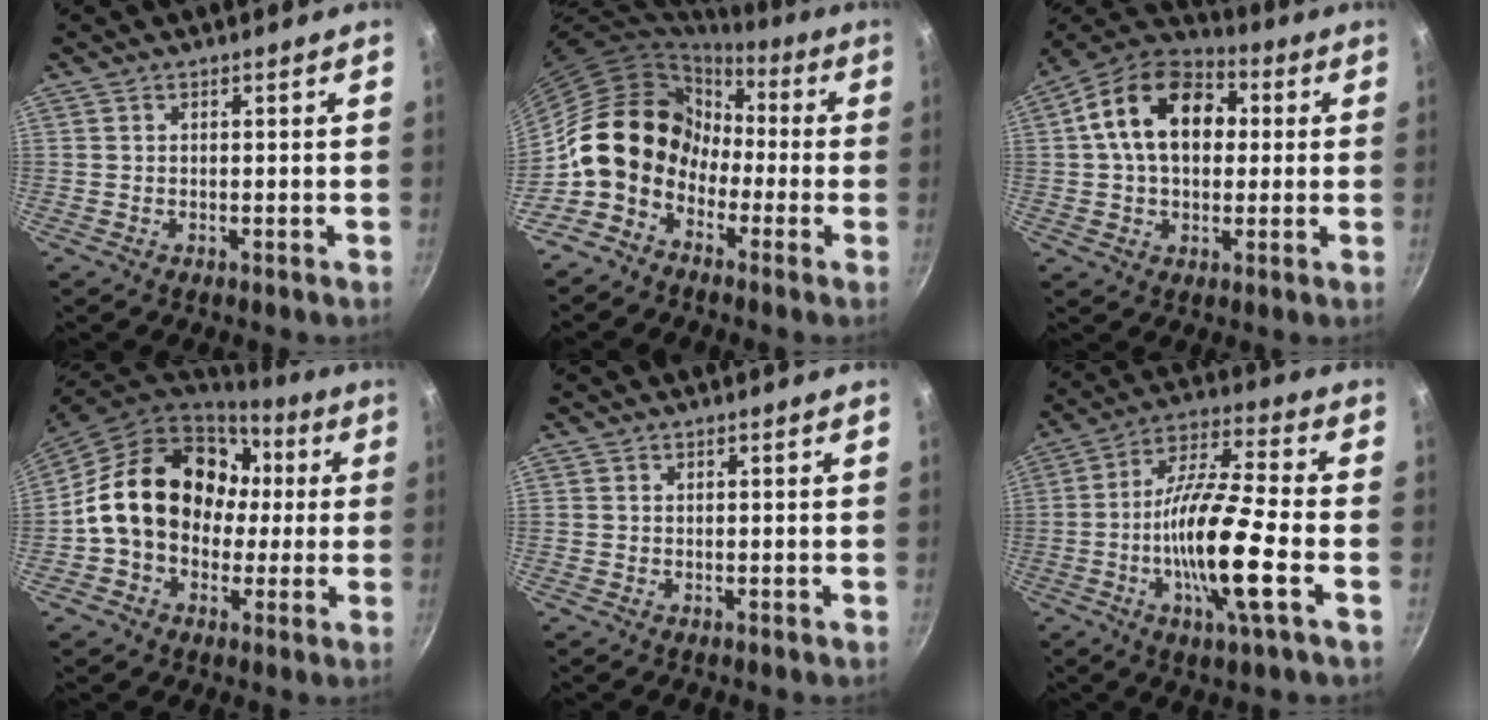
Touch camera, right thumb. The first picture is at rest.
{"total": 12.7, "force": [-2.6, 10.5, 6.6], "torque": [-0.058, 0.041, -0.059]}
{"total": 17.5, "force": [2.9, 12.1, 12.3], "torque": [-0.175, 0.029, 0.030]}
{"total": 20.5, "force": [1.6, 16.2, 12.4], "torque": [-0.178, 0.049, 0.026]}
{"total": 0.0}
{"total": 16.8, "force": [-4.2, 2.7, 16.1], "torque": [-0.296, 0.025, -0.095]}